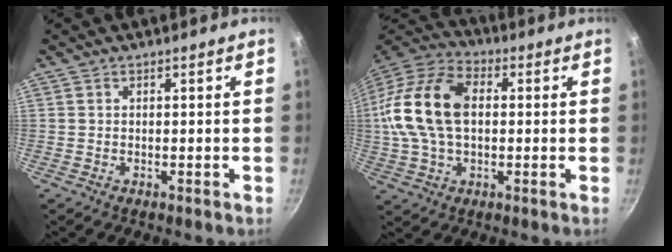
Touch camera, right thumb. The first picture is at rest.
{"total": 19.5, "force": [1.4, 12.4, 14.9], "torque": [-0.286, 0.034, 0.014]}